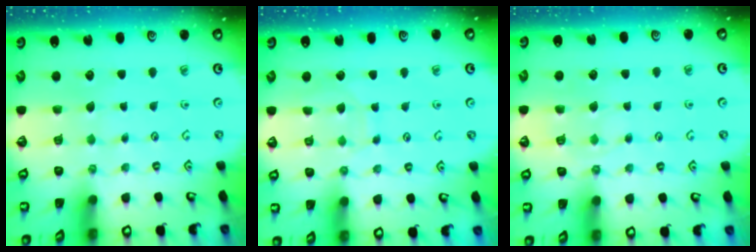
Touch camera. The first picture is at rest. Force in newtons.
{"total": 5.3, "press": 5.2, "slide": 0.6}
{"total": 5.2, "press": 5.2, "slide": 0.7}